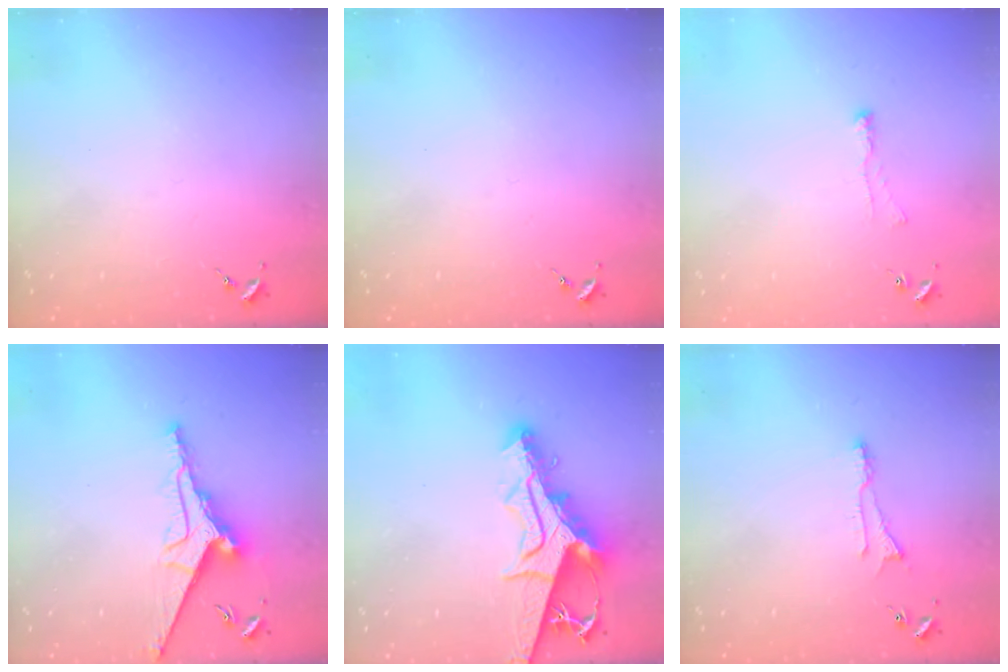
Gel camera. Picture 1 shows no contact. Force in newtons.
{"total": 0.0}
{"total": 3.2, "press": 3.2, "slide": 0.5}
{"total": 11.3, "press": 11.3, "slide": 0.8}
{"total": 16.7, "press": 16.7, "slide": 1.1}
{"total": 5.1, "press": 5.0, "slide": 0.6}